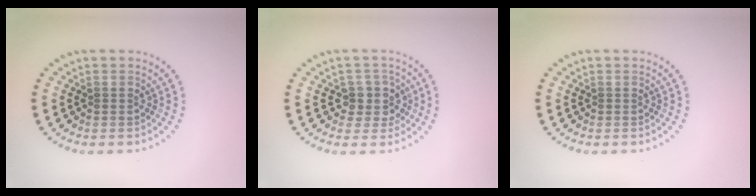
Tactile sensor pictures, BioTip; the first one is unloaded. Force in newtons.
{"total": 2.7, "press": 2.3, "slide": 1.5}
{"total": 0.0}